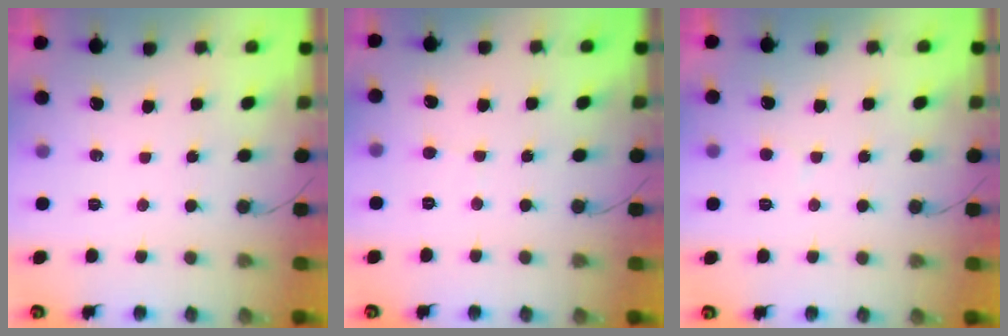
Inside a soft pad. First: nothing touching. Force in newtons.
{"total": 0.7, "press": 0.7, "slide": 0.0}
{"total": 3.4, "press": 3.4, "slide": 0.3}